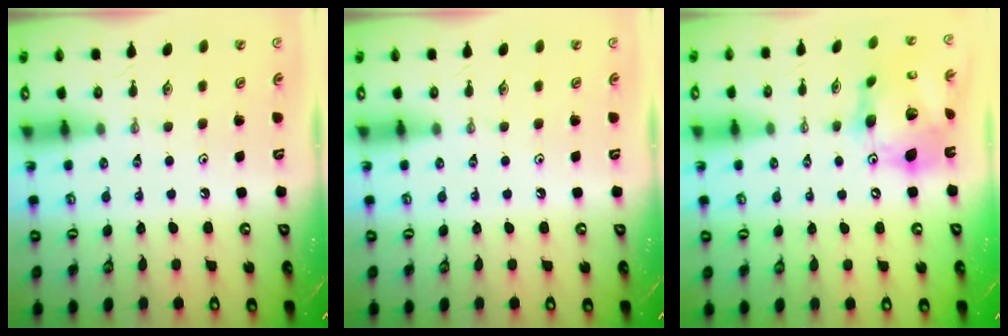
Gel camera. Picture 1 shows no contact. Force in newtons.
{"total": 0.0}
{"total": 17.7, "press": 17.6, "slide": 1.7}